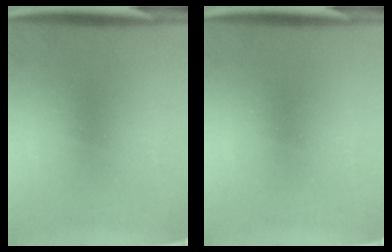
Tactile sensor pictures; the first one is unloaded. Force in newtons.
{"total": 0.0}